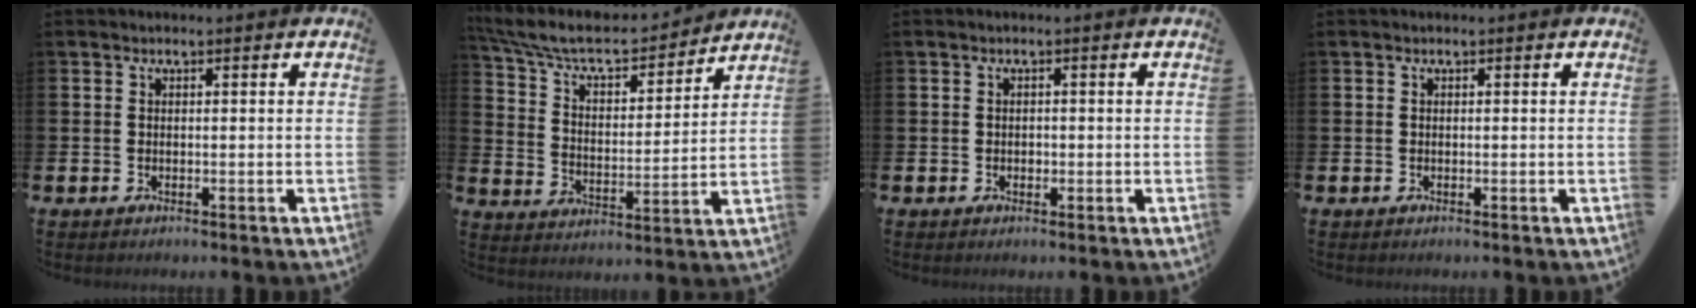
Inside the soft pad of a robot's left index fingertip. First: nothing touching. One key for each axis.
{"total": 8.7, "fx": 7.7, "fy": 2.3, "fz": 3.1, "tx": -0.104, "ty": -0.052, "tz": 0.133}
{"total": 0.7, "fx": -0.1, "fy": 0.6, "fz": 0.2, "tx": 0.000, "ty": 0.003, "tz": -0.004}
{"total": 0.0}